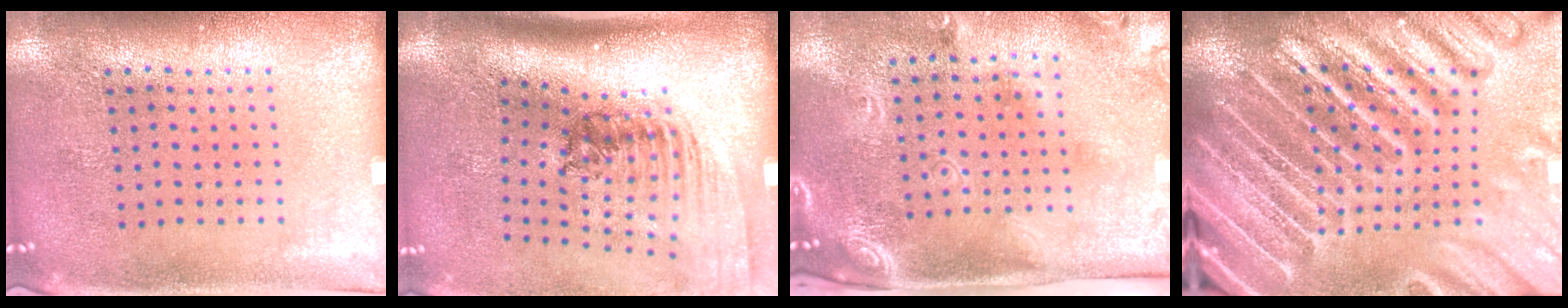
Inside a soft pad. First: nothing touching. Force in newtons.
{"total": 2.4, "press": 1.7, "slide": 1.8}
{"total": 2.5, "press": 1.7, "slide": 1.9}
{"total": 5.7, "press": 4.9, "slide": 2.9}